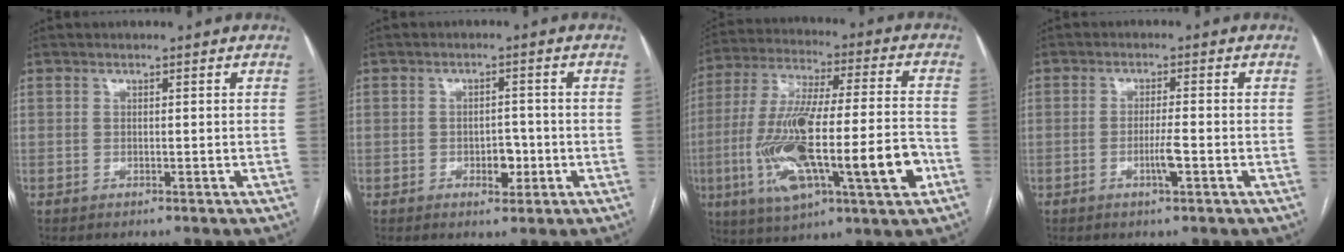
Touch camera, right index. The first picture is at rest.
{"total": 3.4, "force": [-1.1, 1.9, 2.6], "torque": [-0.031, 0.006, -0.008]}
{"total": 22.6, "force": [-6.4, 3.7, 21.4], "torque": [-0.392, -0.008, -0.101]}
{"total": 3.2, "force": [-1.2, 0.0, 3.0], "torque": [-0.059, -0.003, -0.021]}